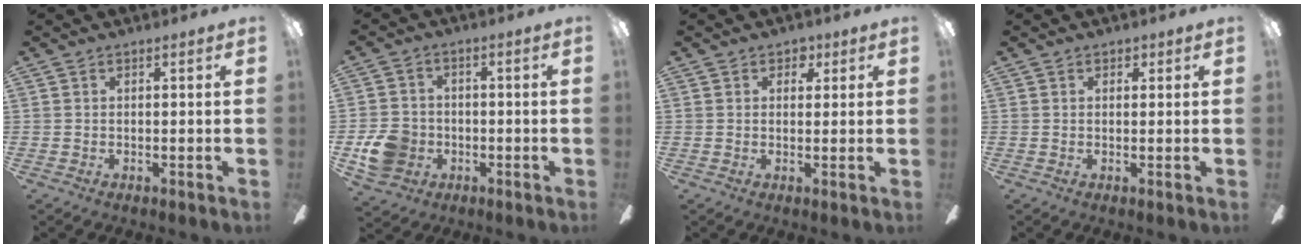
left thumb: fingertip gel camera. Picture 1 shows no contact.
{"total": 8.8, "force": [-2.6, 7.6, 3.7], "torque": [-0.079, 0.021, -0.047]}
{"total": 3.0, "force": [1.6, 2.2, 1.3], "torque": [-0.005, 0.000, 0.024]}
{"total": 1.3, "force": [0.8, 1.0, 0.4], "torque": [0.008, -0.002, 0.010]}